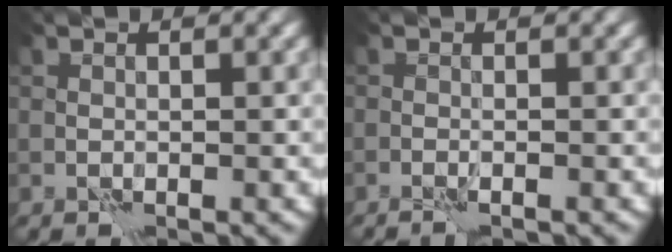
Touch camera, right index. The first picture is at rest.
{"total": 1.0, "force": [-0.8, -0.2, 0.6], "torque": [-0.018, 0.004, -0.016]}